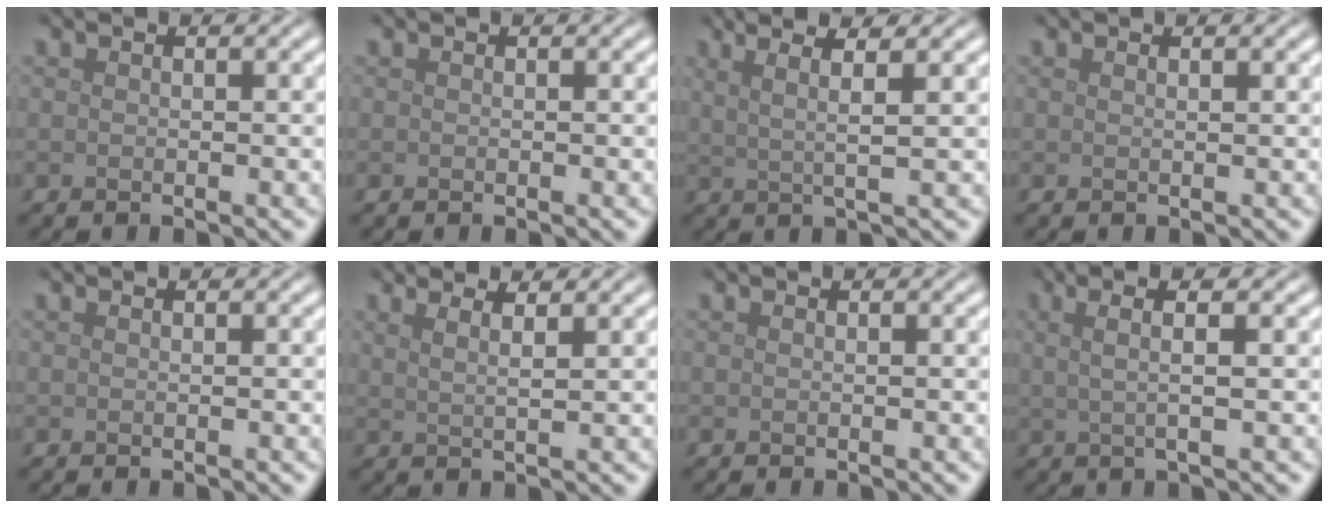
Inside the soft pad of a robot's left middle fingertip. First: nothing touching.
{"total": 0.0}
{"total": 4.2, "force": [2.3, 0.9, 3.4], "torque": [-0.054, 0.012, 0.016]}
{"total": 0.8, "force": [0.5, 0.3, 0.5], "torque": [-0.001, -0.001, 0.002]}
{"total": 0.0}
{"total": 3.7, "force": [2.5, 1.5, 2.4], "torque": [-0.014, 0.023, 0.002]}
{"total": 0.0}
{"total": 3.7, "force": [1.1, 0.9, 3.4], "torque": [-0.052, 0.004, 0.008]}